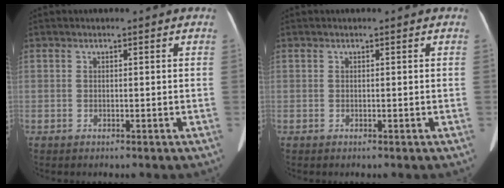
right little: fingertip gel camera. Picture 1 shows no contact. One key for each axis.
{"total": 0.0}